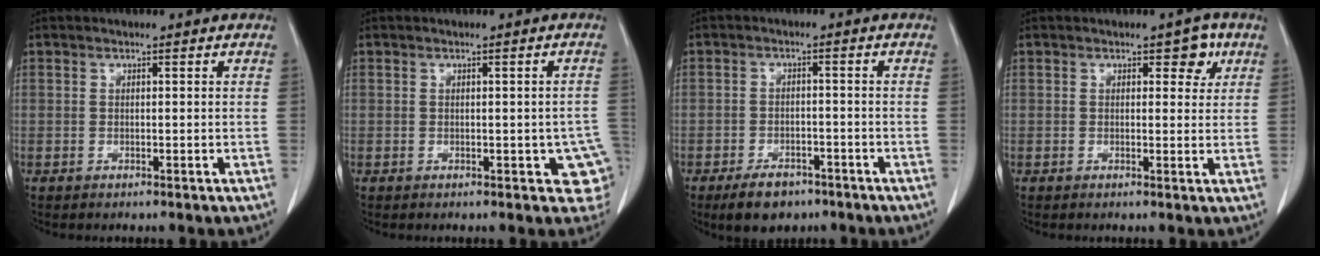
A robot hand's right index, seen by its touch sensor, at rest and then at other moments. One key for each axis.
{"total": 5.0, "fx": -1.2, "fy": 2.2, "fz": 4.3, "tx": -0.028, "ty": 0.008, "tz": -0.012}
{"total": 5.7, "fx": -4.1, "fy": 2.9, "fz": 2.7, "tx": -0.048, "ty": 0.000, "tz": -0.060}
{"total": 3.2, "fx": 1.5, "fy": 1.8, "fz": 2.1, "tx": -0.018, "ty": 0.005, "tz": 0.017}